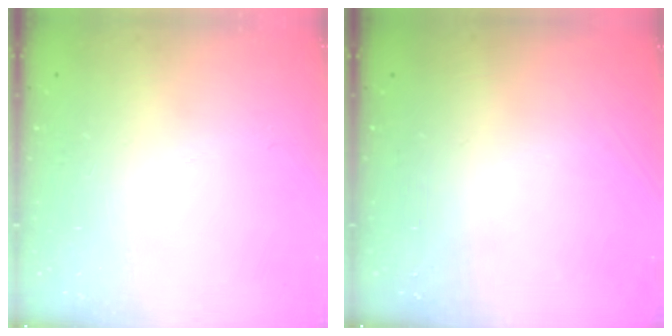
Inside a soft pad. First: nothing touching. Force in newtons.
{"total": 0.0}